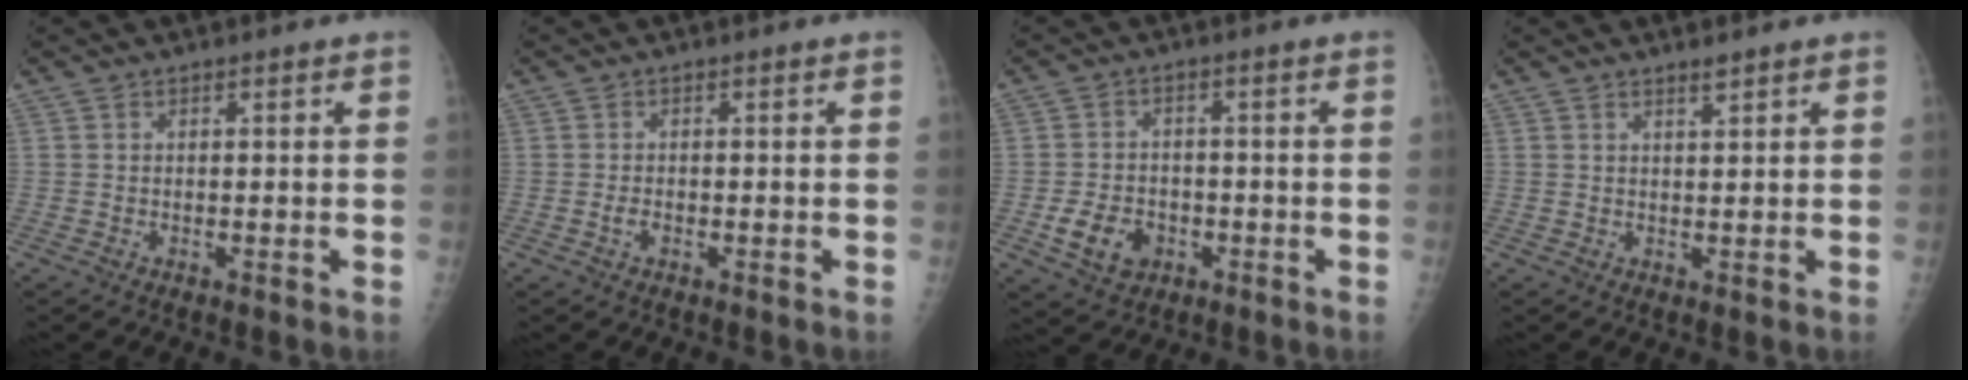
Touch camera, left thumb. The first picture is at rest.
{"total": 1.3, "force": [-0.4, 0.9, 0.8], "torque": [-0.014, 0.001, -0.009]}
{"total": 6.8, "force": [-2.3, 5.3, 3.6], "torque": [-0.049, 0.010, -0.034]}
{"total": 1.5, "force": [1.3, 0.2, 0.7], "torque": [-0.010, -0.012, 0.024]}